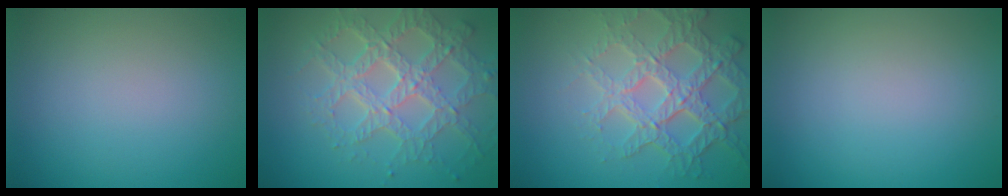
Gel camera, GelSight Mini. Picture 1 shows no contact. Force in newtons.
{"total": 7.4, "press": 5.3, "slide": 5.1}
{"total": 5.8, "press": 4.9, "slide": 3.1}
{"total": 0.0}